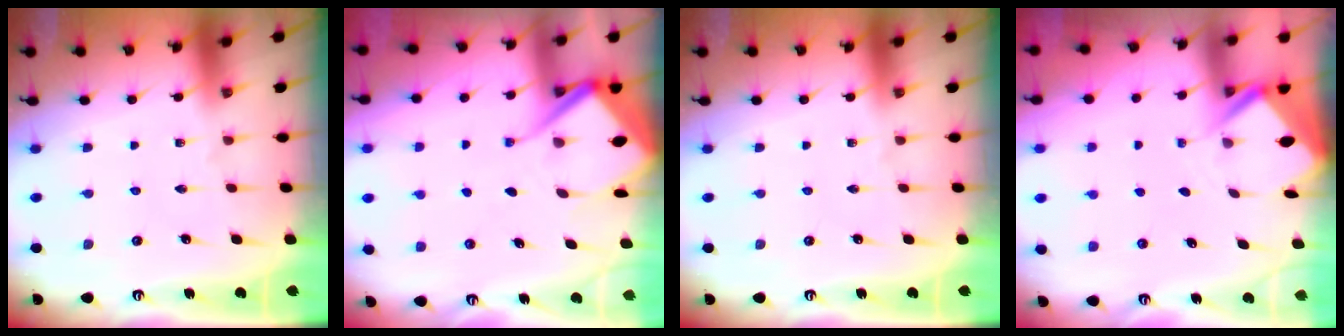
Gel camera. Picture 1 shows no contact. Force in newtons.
{"total": 8.9, "press": 8.8, "slide": 0.7}
{"total": 0.0}
{"total": 3.0, "press": 3.0, "slide": 0.3}